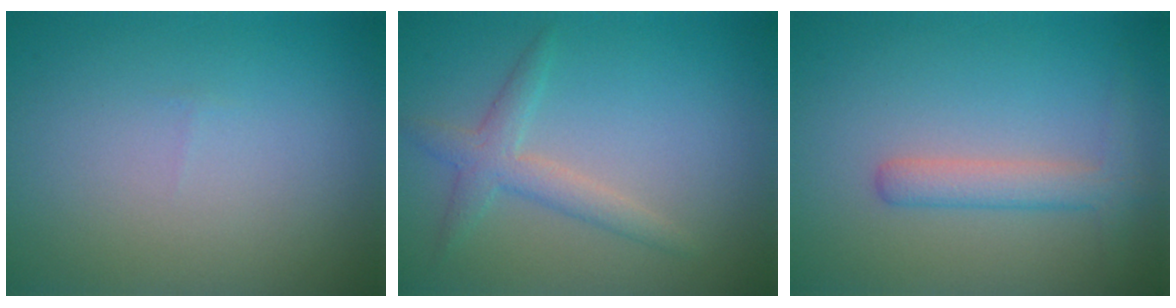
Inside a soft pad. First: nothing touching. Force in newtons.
{"total": 2.5, "press": 2.5, "slide": 0.1}
{"total": 2.7, "press": 2.7, "slide": 0.1}